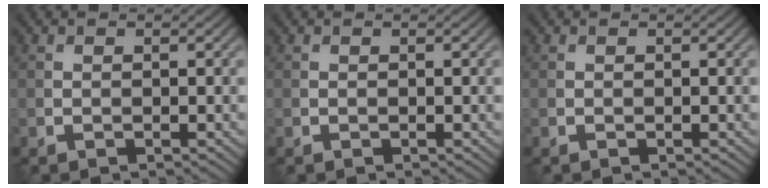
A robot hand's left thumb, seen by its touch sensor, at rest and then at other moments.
{"total": 0.0}
{"total": 0.0}